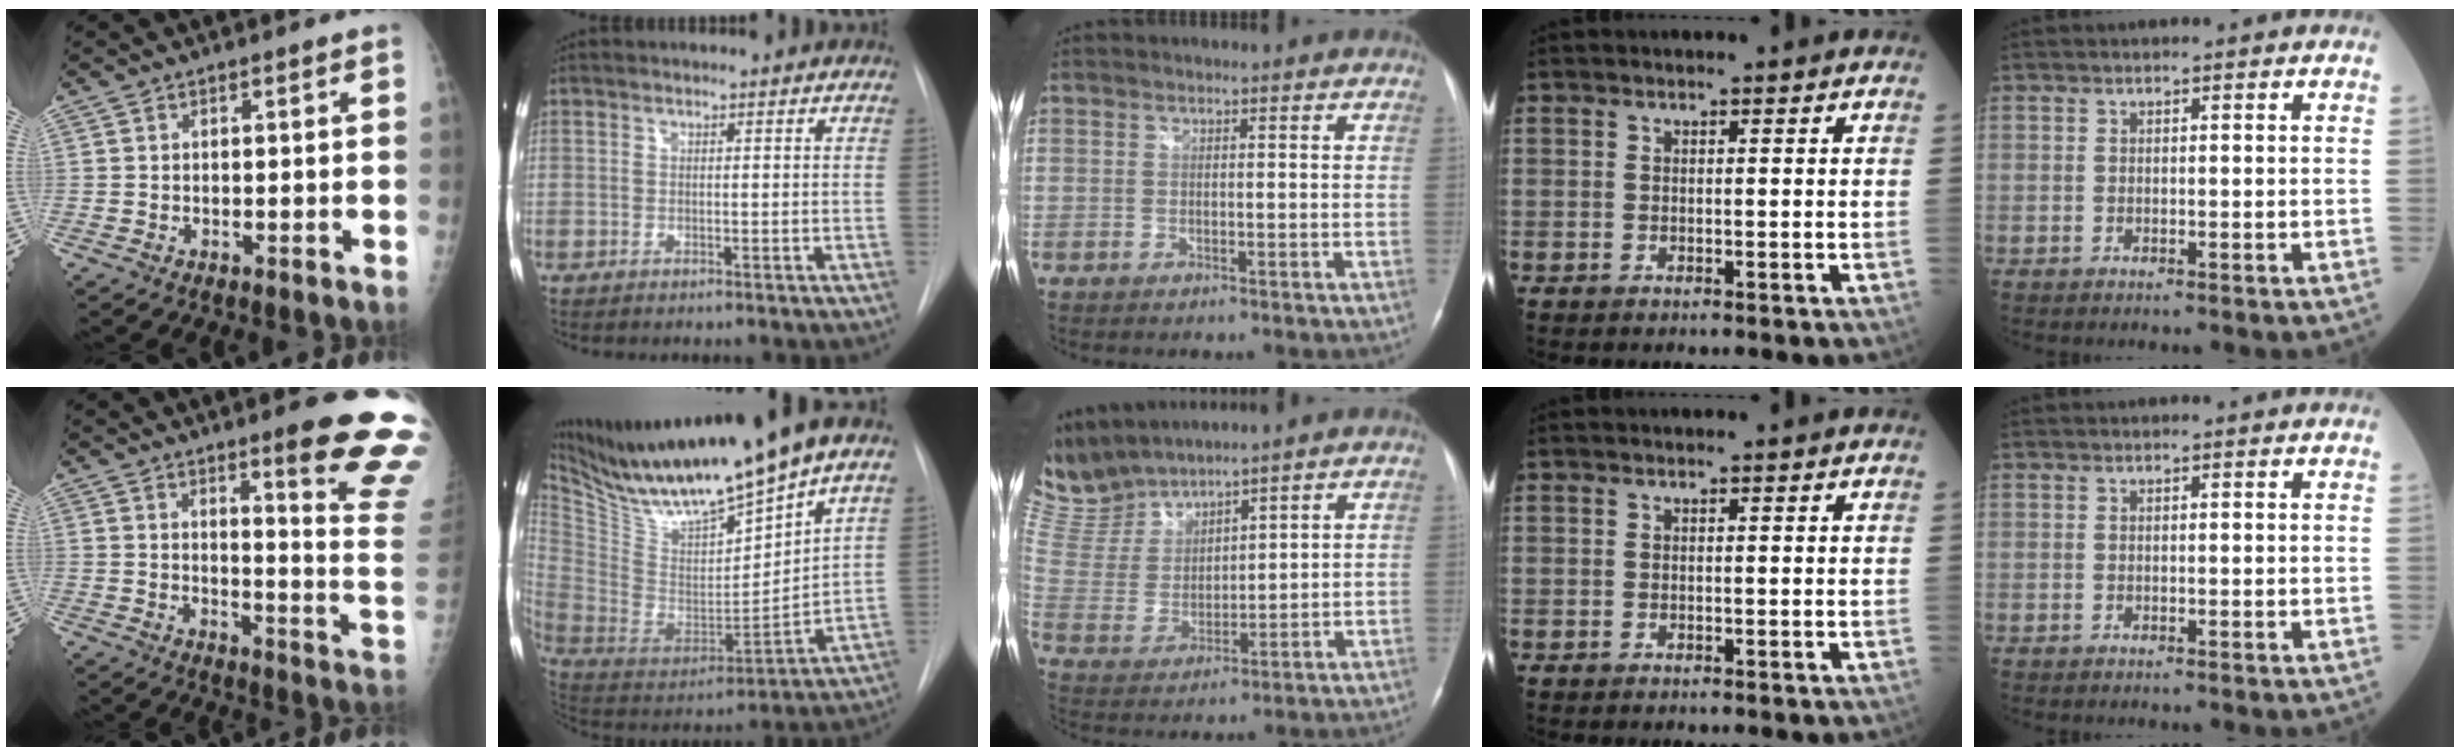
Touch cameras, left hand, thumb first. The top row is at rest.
{"thumb": {"total": 17.0, "force": [11.2, 1.5, 12.7], "torque": [-0.126, -0.081, 0.141]}, "index": {"total": 20.0, "force": [16.3, 0.9, 11.6], "torque": [-0.213, -0.011, 0.304]}, "middle": {"total": 11.7, "force": [11.3, 1.7, 2.4], "torque": [-0.077, 0.011, 0.248]}}